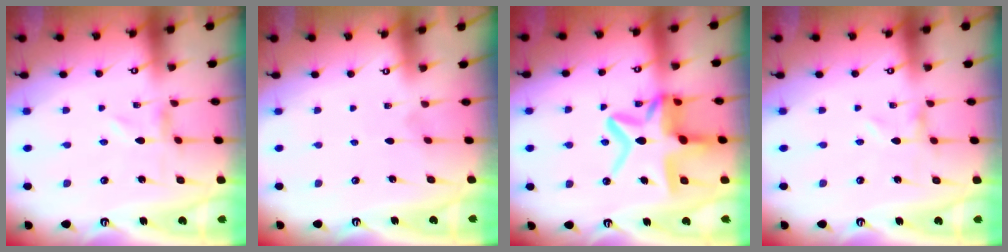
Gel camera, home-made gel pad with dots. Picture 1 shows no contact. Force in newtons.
{"total": 1.2, "press": 1.2, "slide": 0.2}
{"total": 16.8, "press": 16.7, "slide": 1.8}
{"total": 0.0}